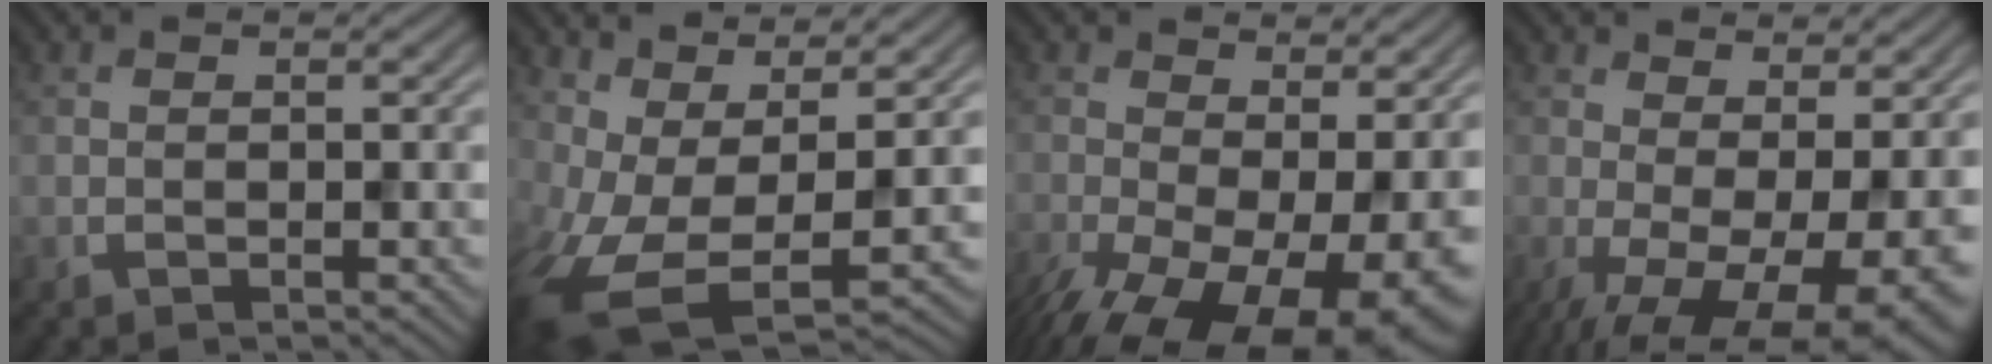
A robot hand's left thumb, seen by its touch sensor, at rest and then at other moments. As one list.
[{"total": 11.3, "force": [-0.9, 5.2, 10.0], "torque": [-0.223, -0.023, 0.000]}, {"total": 14.6, "force": [-5.9, 7.1, 11.4], "torque": [-0.203, -0.041, -0.069]}, {"total": 11.9, "force": [-3.4, 4.9, 10.3], "torque": [-0.156, -0.017, -0.031]}]